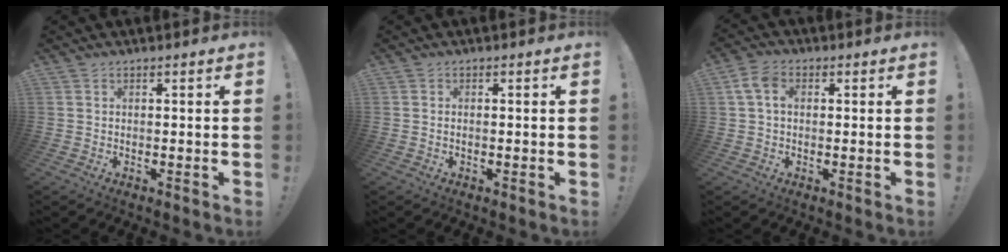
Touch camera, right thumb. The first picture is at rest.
{"total": 0.6, "force": [-0.3, 0.1, 0.5], "torque": [-0.013, 0.001, -0.005]}
{"total": 6.2, "force": [1.0, 4.1, 4.5], "torque": [-0.099, 0.017, 0.023]}